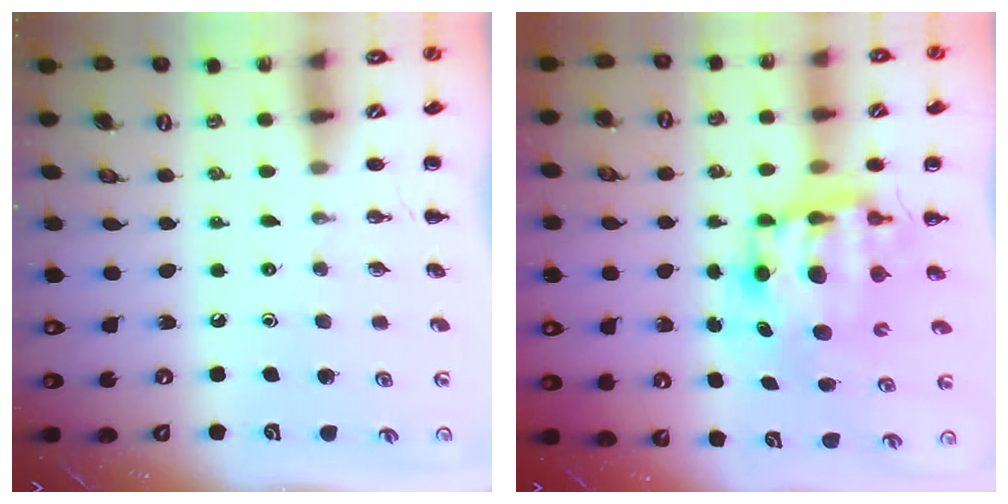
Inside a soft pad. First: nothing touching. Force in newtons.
{"total": 9.8, "press": 9.5, "slide": 2.5}